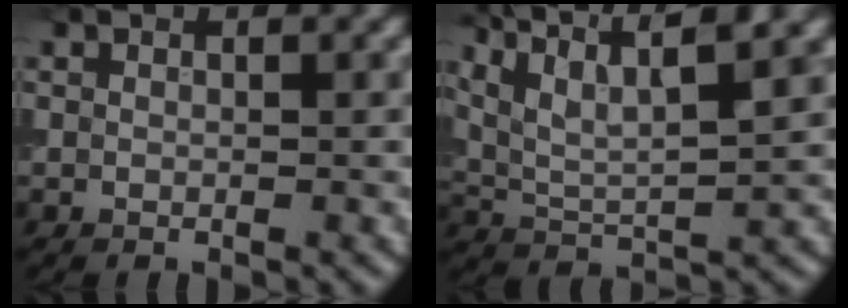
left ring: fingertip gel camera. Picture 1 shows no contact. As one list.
[{"total": 9.1, "force": [6.0, 2.2, 6.5], "torque": [-0.127, 0.025, 0.079]}]